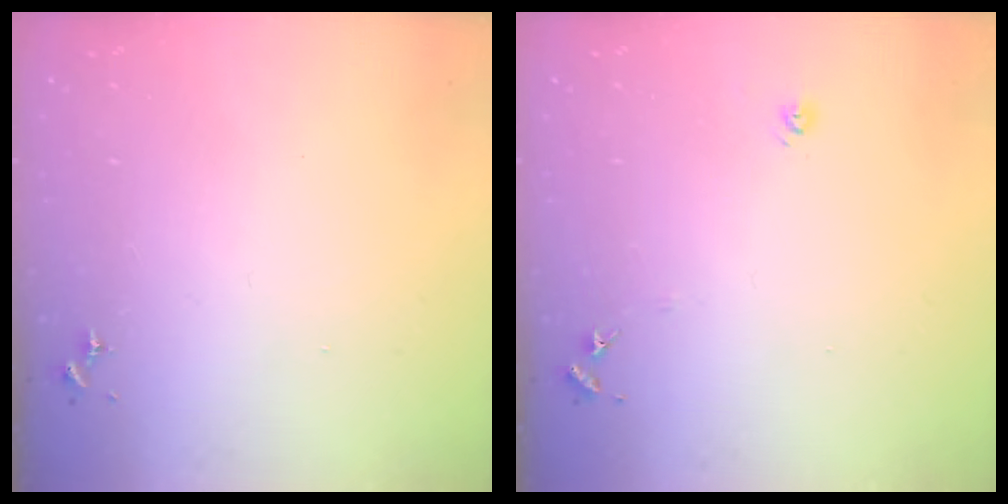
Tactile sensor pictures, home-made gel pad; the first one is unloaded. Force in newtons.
{"total": 5.9, "press": 5.9, "slide": 0.5}